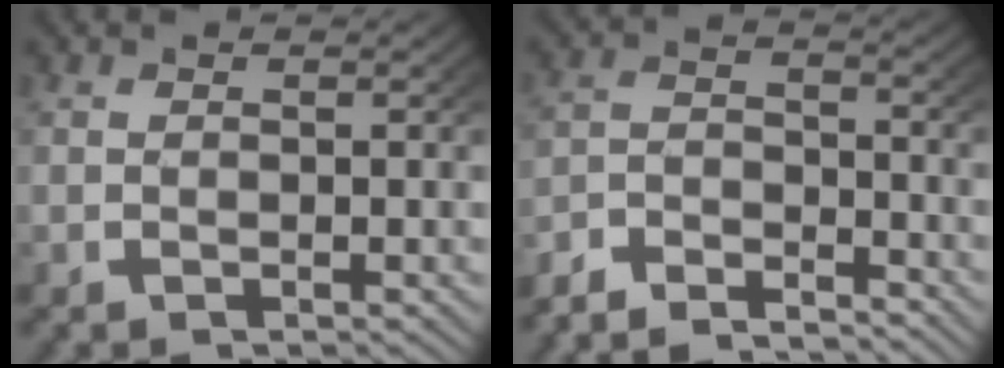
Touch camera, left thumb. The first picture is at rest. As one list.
[{"total": 5.3, "force": [-4.7, 1.8, 1.5], "torque": [-0.019, -0.014, -0.088]}]